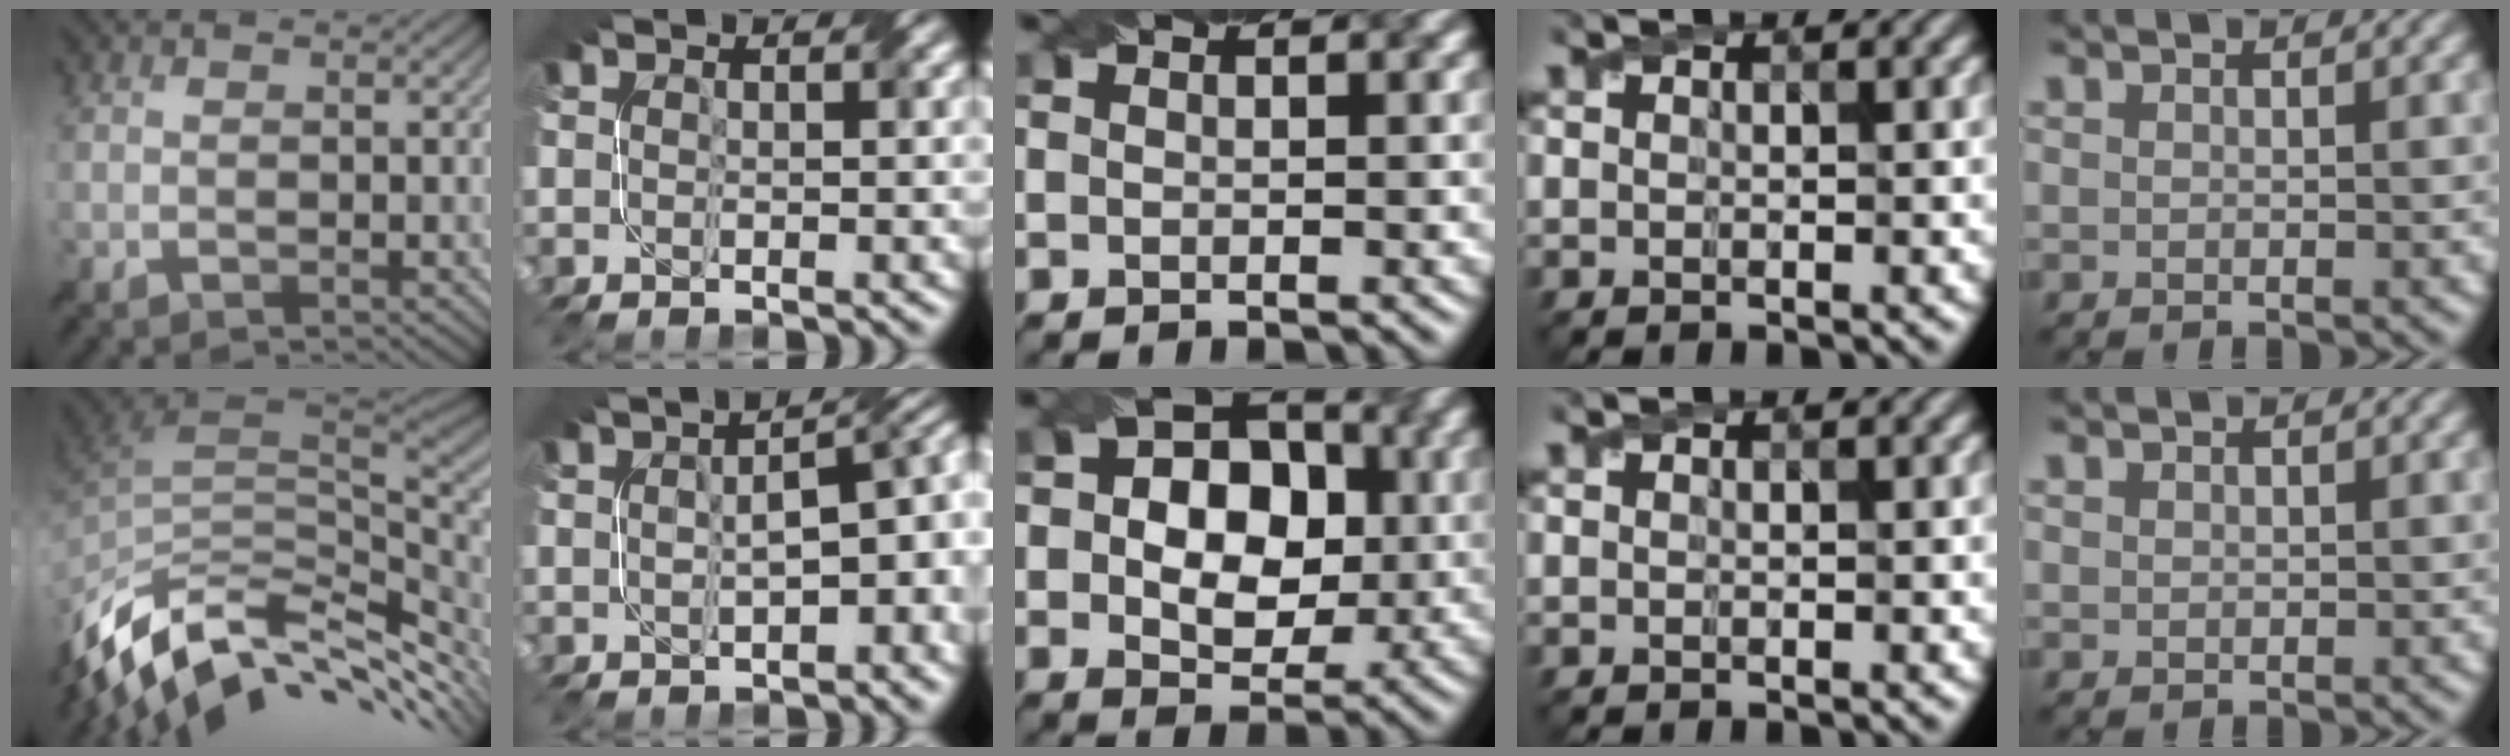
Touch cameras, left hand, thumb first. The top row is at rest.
{"thumb": {"total": 14.0, "force": [-5.7, 6.9, 10.7], "torque": [-0.236, -0.013, -0.095]}, "index": {"total": 6.6, "force": [0.4, 2.8, 6.0], "torque": [-0.071, 0.011, 0.019]}, "middle": {"total": 8.7, "force": [0.5, 6.4, 5.8], "torque": [-0.073, 0.006, 0.003]}, "little": {"total": 0.6, "force": [0.3, 0.6, 0.0], "torque": [0.003, -0.001, 0.008]}}